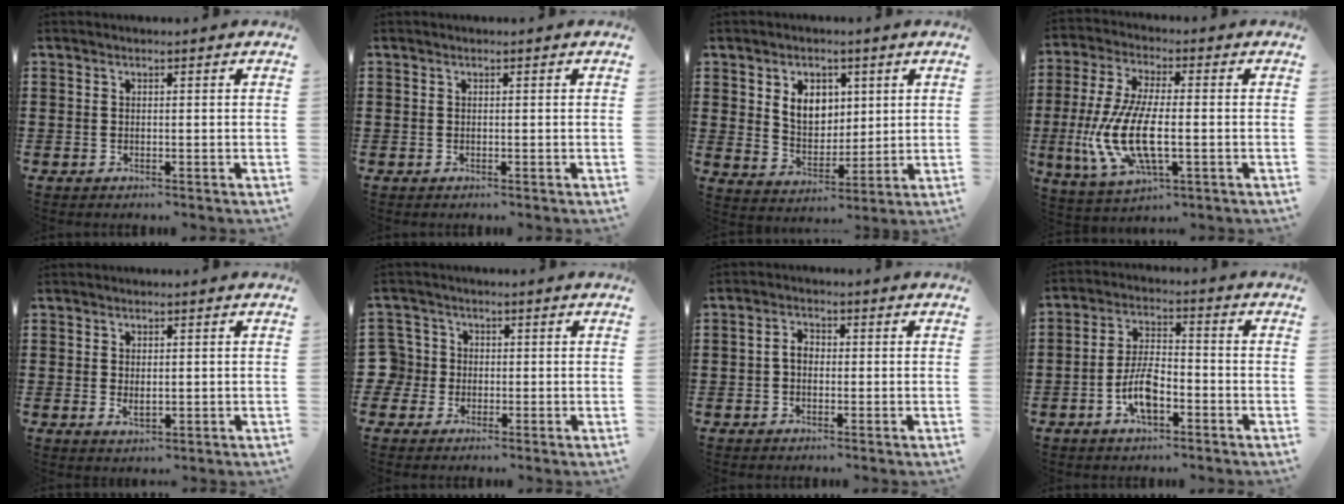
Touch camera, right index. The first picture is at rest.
{"total": 0.0}
{"total": 6.2, "force": [2.0, 4.8, 3.4], "torque": [-0.070, 0.008, 0.032]}
{"total": 12.4, "force": [-2.5, 4.8, 11.2], "torque": [-0.259, -0.018, -0.051]}
{"total": 1.7, "force": [0.2, 0.9, 1.4], "torque": [-0.028, 0.003, 0.004]}
{"total": 4.0, "force": [-0.6, 3.9, 0.6], "torque": [-0.044, 0.004, -0.019]}
{"total": 2.5, "force": [-0.4, 1.6, 1.8], "torque": [-0.036, 0.004, -0.008]}
{"total": 7.2, "force": [-2.8, 3.2, 5.8], "torque": [-0.130, 0.003, -0.057]}